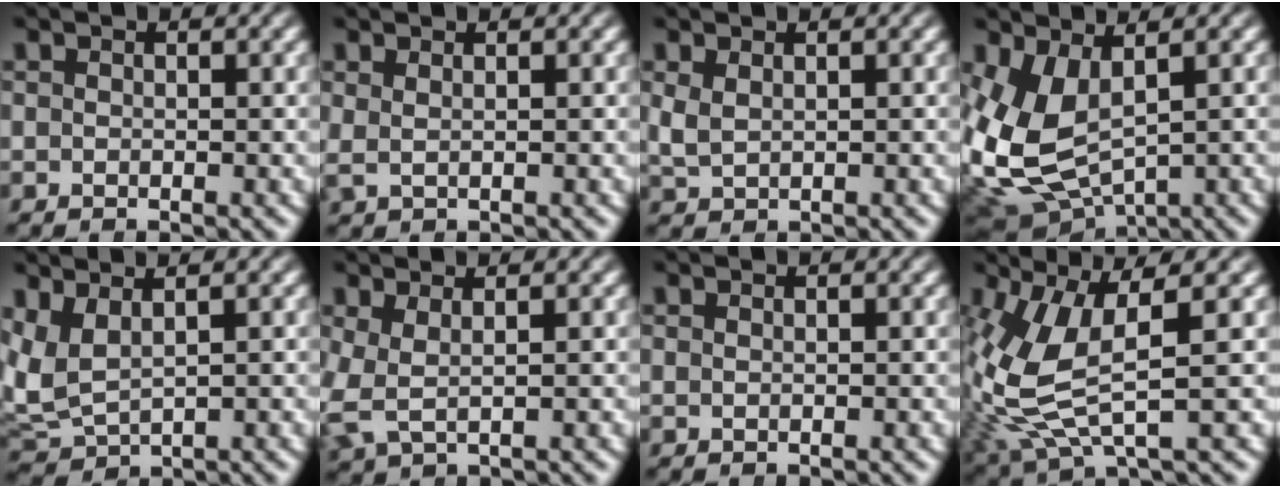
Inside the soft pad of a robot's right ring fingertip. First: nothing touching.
{"total": 0.8, "force": [0.7, 0.0, 0.4], "torque": [-0.018, -0.008, 0.019]}
{"total": 1.7, "force": [0.7, 1.3, 0.9], "torque": [-0.033, -0.013, 0.025]}
{"total": 10.4, "force": [-0.1, 8.4, 6.1], "torque": [-0.175, -0.041, 0.015]}
{"total": 6.4, "force": [0.9, 5.4, 3.2], "torque": [-0.121, -0.025, 0.030]}
{"total": 3.3, "force": [0.3, 2.6, 2.1], "torque": [-0.080, -0.023, 0.016]}
{"total": 0.0}
{"total": 6.6, "force": [0.7, 3.2, 5.7], "torque": [-0.139, -0.016, 0.026]}